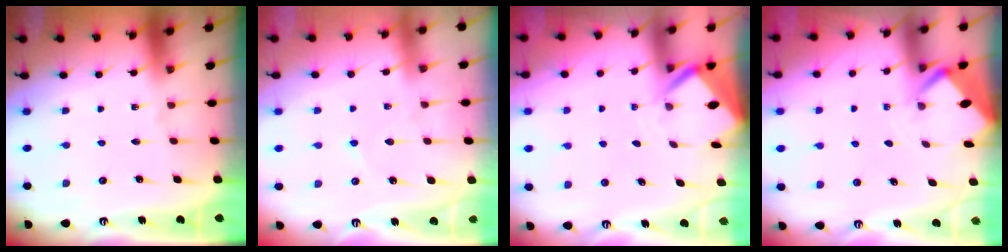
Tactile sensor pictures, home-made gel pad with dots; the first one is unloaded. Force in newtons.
{"total": 6.4, "press": 6.3, "slide": 0.8}
{"total": 3.2, "press": 3.2, "slide": 0.3}
{"total": 2.8, "press": 2.8, "slide": 0.2}